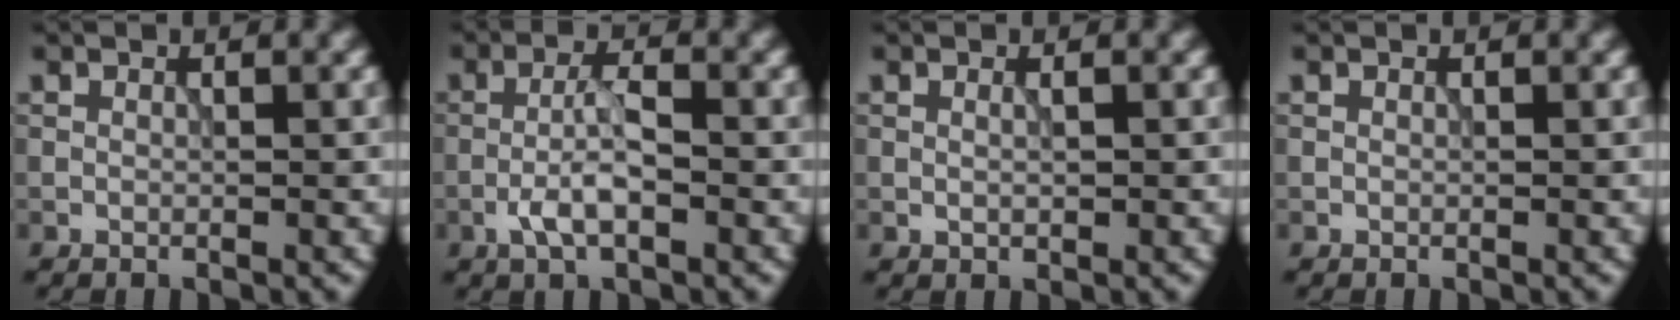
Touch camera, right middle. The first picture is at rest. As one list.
[{"total": 3.4, "force": [-1.4, 1.0, 3.0], "torque": [-0.060, 0.004, -0.033]}, {"total": 0.7, "force": [0.0, 0.3, 0.6], "torque": [-0.014, -0.002, 0.002]}, {"total": 0.0}]